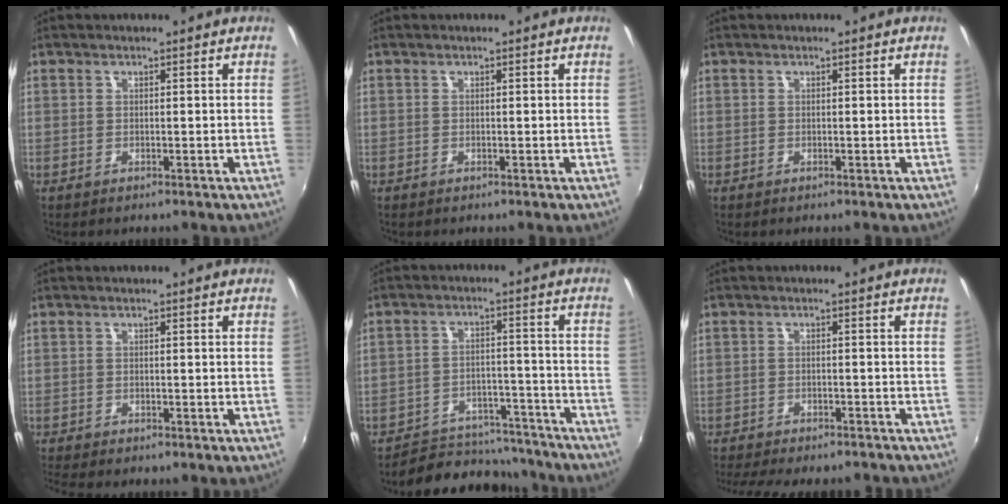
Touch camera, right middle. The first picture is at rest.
{"total": 0.0}
{"total": 0.0}
{"total": 3.6, "force": [-2.9, 0.9, 2.0], "torque": [-0.043, -0.021, -0.047]}
{"total": 14.9, "force": [-13.4, 5.5, 3.5], "torque": [-0.080, 0.031, -0.172]}
{"total": 11.1, "force": [-9.7, 2.4, 4.8], "torque": [-0.107, -0.023, -0.139]}